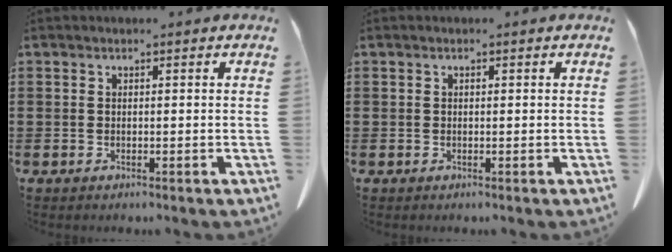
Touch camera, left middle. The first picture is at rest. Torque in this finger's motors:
{"motor_torque": [-0.07, 0.06, 0.00, 0.00]}